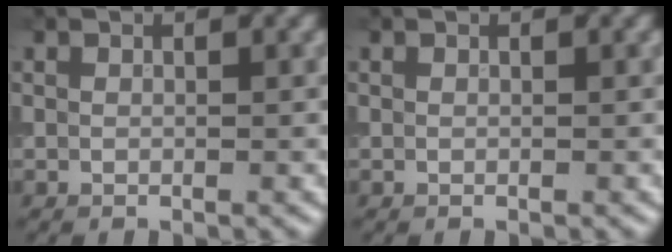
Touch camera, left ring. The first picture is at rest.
{"total": 0.0}